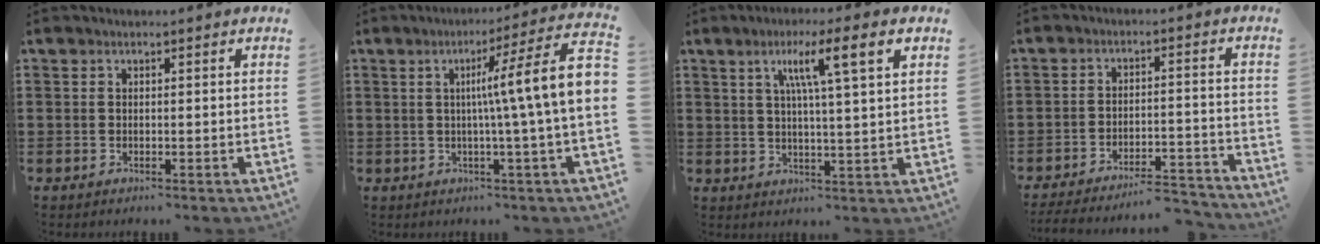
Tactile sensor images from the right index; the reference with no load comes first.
{"total": 10.0, "force": [1.0, -0.6, 10.0], "torque": [-0.167, -0.020, 0.007]}
{"total": 7.7, "force": [3.1, 0.1, 7.1], "torque": [-0.138, 0.001, 0.045]}
{"total": 5.7, "force": [-5.5, 0.5, 1.4], "torque": [-0.026, 0.006, -0.109]}